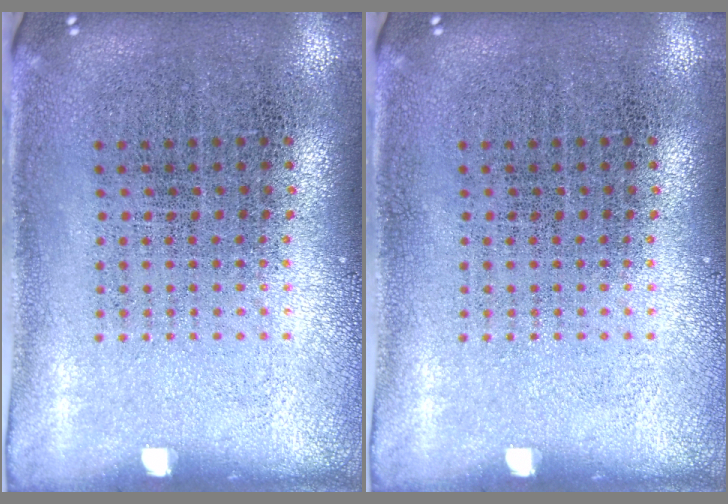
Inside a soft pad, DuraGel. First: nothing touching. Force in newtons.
{"total": 0.0}